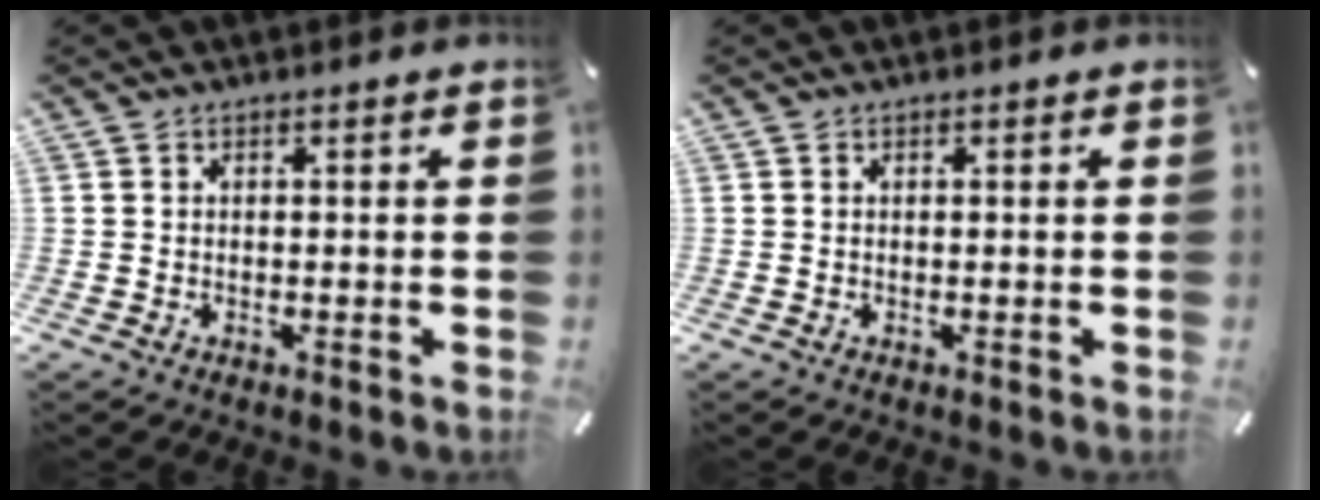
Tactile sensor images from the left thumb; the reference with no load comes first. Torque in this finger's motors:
{"motor_torque": [-0.12, -0.06, -0.03, 0.02, 0.00]}